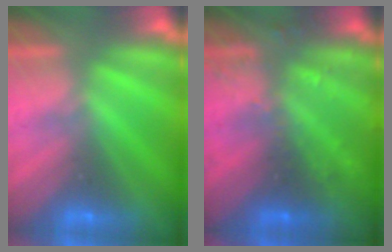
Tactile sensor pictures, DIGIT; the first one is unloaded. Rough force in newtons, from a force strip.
{"total": 2.9}